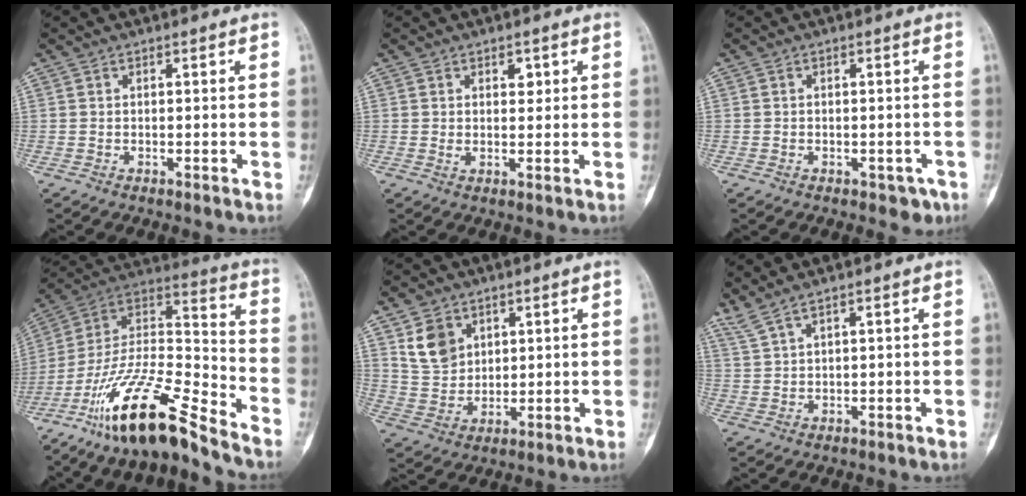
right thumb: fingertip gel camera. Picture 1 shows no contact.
{"total": 3.1, "force": [1.1, 2.0, 2.1], "torque": [-0.010, -0.006, 0.017]}
{"total": 2.9, "force": [-1.2, 2.2, 1.5], "torque": [0.000, 0.014, -0.008]}
{"total": 22.2, "force": [-16.1, 5.3, 14.3], "torque": [-0.282, 0.076, -0.296]}
{"total": 7.9, "force": [3.8, 6.0, 3.6], "torque": [-0.041, -0.019, 0.083]}
{"total": 3.3, "force": [2.7, 0.3, 1.8], "torque": [-0.044, -0.006, 0.068]}